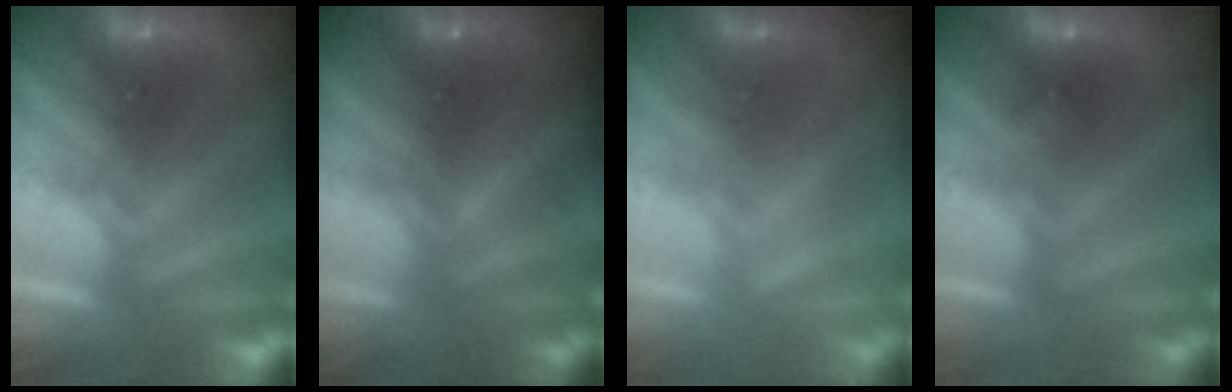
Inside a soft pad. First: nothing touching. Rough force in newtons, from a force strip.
{"total": 9.3}
{"total": 1.7}
{"total": 2.3}